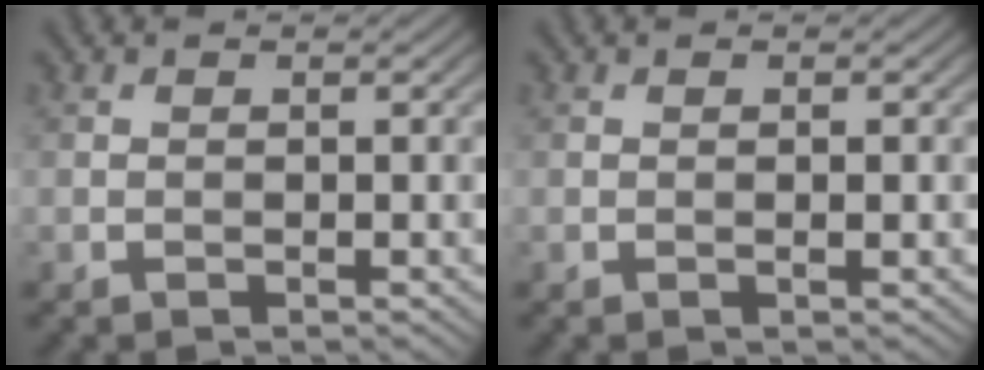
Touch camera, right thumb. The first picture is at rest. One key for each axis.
{"total": 0.7, "fx": 0.0, "fy": 0.0, "fz": 0.7, "tx": -0.013, "ty": 0.000, "tz": -0.001}